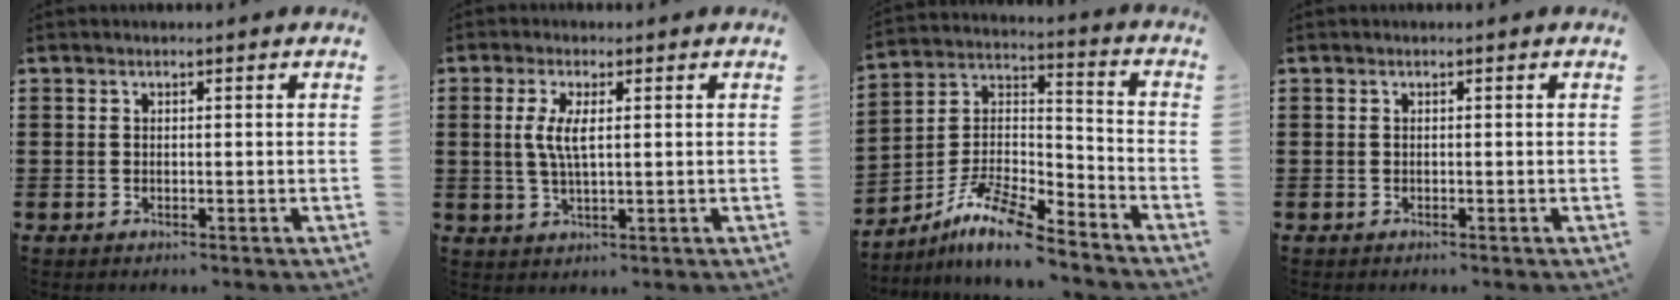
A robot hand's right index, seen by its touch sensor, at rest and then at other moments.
{"total": 4.3, "force": [0.6, 1.2, 4.1], "torque": [-0.089, 0.001, 0.006]}
{"total": 9.4, "force": [-7.8, 1.6, 5.0], "torque": [-0.113, 0.002, -0.159]}
{"total": 0.0}